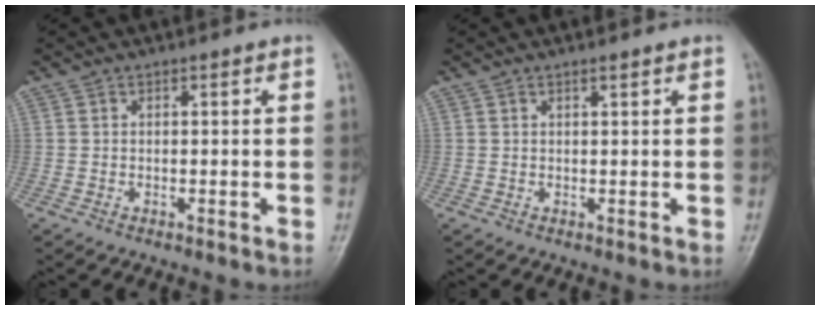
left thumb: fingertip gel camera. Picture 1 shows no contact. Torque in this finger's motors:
{"motor_torque": [-0.23, 0.08, -0.06, -0.08, -0.09]}